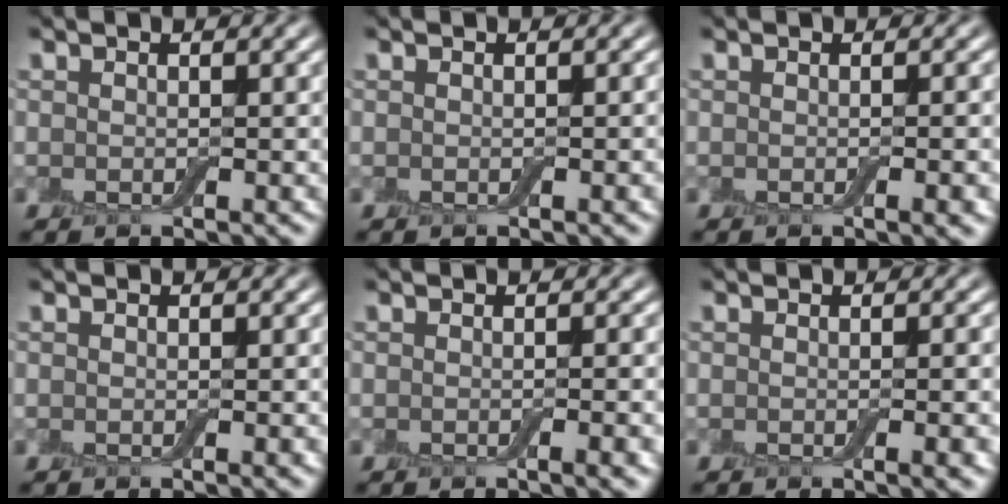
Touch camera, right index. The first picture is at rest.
{"total": 0.7, "force": [-0.2, 0.1, 0.7], "torque": [-0.007, 0.001, -0.001]}
{"total": 1.9, "force": [-0.4, 0.5, 1.8], "torque": [-0.017, 0.000, -0.005]}
{"total": 0.7, "force": [-0.1, 0.1, 0.7], "torque": [-0.008, -0.001, -0.001]}
{"total": 2.3, "force": [-0.5, 0.6, 2.2], "torque": [-0.020, 0.001, -0.007]}
{"total": 2.3, "force": [-0.3, 0.6, 2.2], "torque": [-0.020, 0.000, -0.003]}